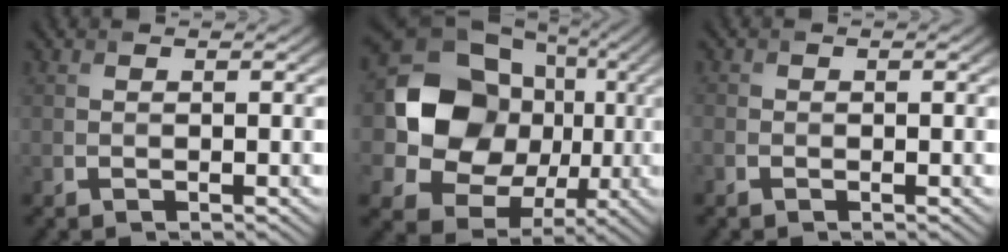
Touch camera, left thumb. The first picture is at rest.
{"total": 16.1, "force": [0.8, 13.5, 8.6], "torque": [-0.187, -0.009, 0.003]}
{"total": 0.9, "force": [-0.6, 0.6, 0.3], "torque": [-0.008, -0.002, -0.011]}